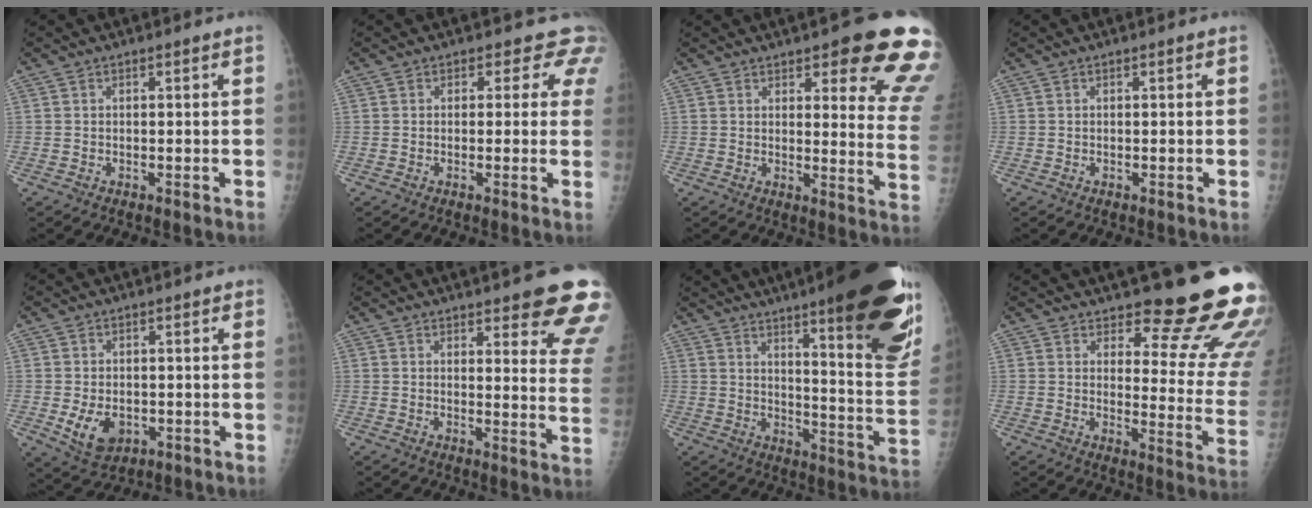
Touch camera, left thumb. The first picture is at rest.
{"total": 4.4, "force": [3.3, 2.9, 0.5], "torque": [0.031, -0.012, 0.011]}
{"total": 17.1, "force": [10.7, 4.3, 12.7], "torque": [-0.117, -0.055, 0.117]}
{"total": 0.0}
{"total": 6.3, "force": [-1.3, 4.6, 4.1], "torque": [-0.056, -0.007, -0.008]}
{"total": 14.9, "force": [10.8, 3.6, 9.7], "torque": [-0.081, -0.058, 0.113]}
{"total": 28.3, "force": [16.9, 5.1, 22.1], "torque": [-0.234, -0.070, 0.231]}
{"total": 17.6, "force": [15.0, 3.5, 8.6], "torque": [-0.066, -0.146, 0.178]}